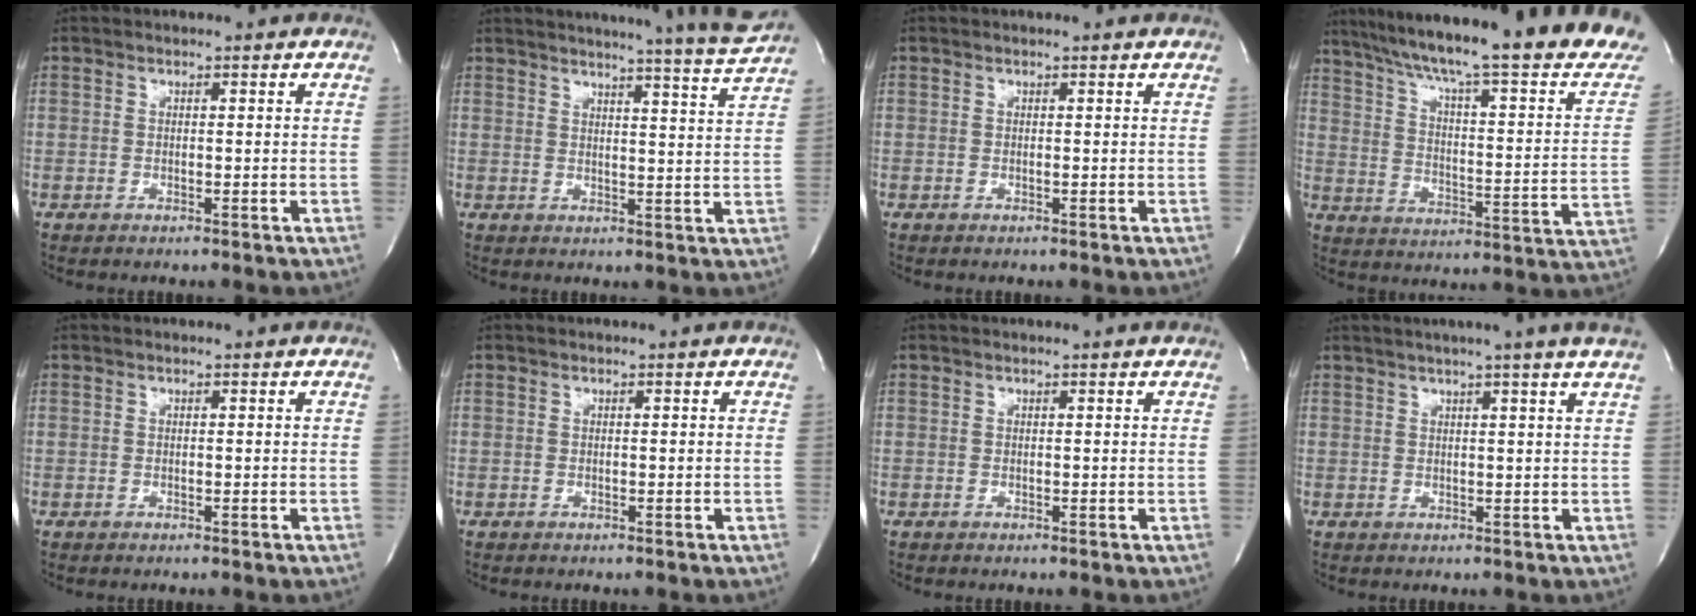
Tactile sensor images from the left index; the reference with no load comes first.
{"total": 14.5, "force": [13.5, -2.2, 4.8], "torque": [-0.080, -0.066, 0.161]}
{"total": 0.5, "force": [0.5, 0.0, 0.2], "torque": [-0.007, -0.002, 0.003]}
{"total": 31.7, "force": [26.2, 3.3, 17.5], "torque": [-0.260, -0.050, 0.341]}
{"total": 0.0}
{"total": 0.0}
{"total": 0.8, "force": [0.7, -0.1, 0.2], "torque": [-0.009, -0.002, 0.009]}
{"total": 8.2, "force": [6.5, -1.7, 4.7], "torque": [-0.060, 0.011, 0.066]}